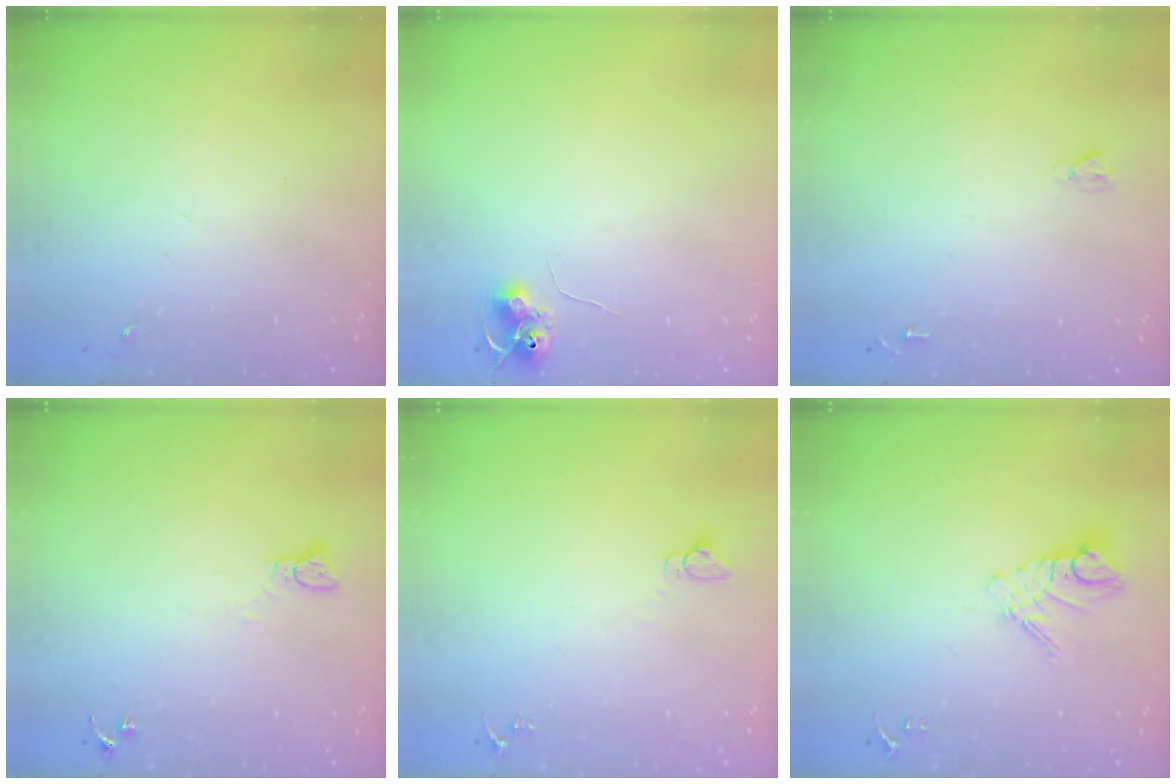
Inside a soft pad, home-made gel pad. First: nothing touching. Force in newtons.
{"total": 7.9, "press": 7.8, "slide": 0.9}
{"total": 1.9, "press": 1.9, "slide": 0.2}
{"total": 2.3, "press": 2.3, "slide": 0.2}
{"total": 2.8, "press": 2.8, "slide": 0.2}
{"total": 10.6, "press": 10.5, "slide": 0.7}